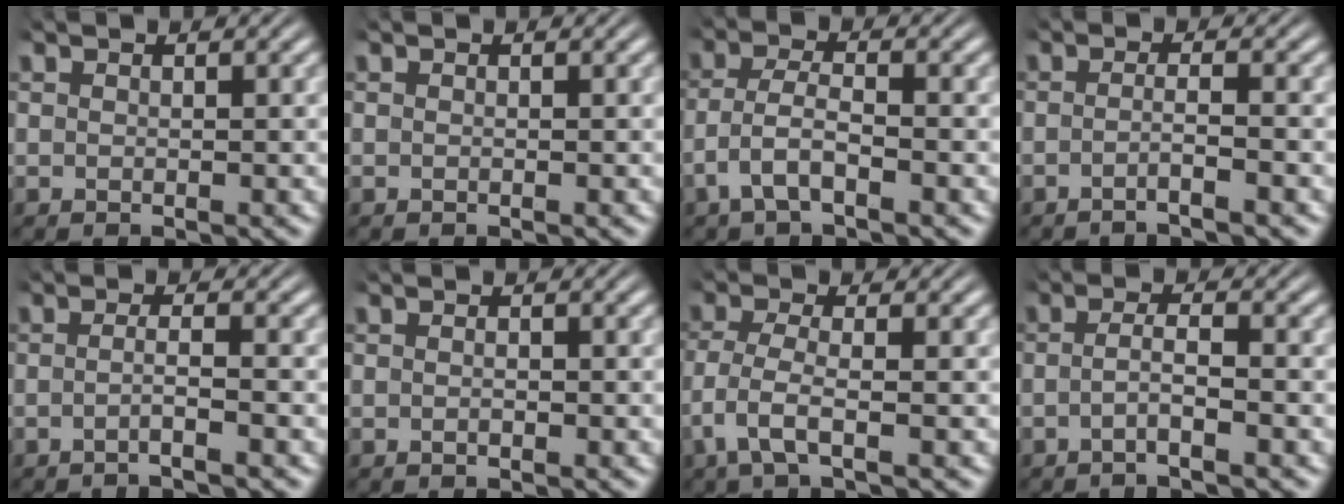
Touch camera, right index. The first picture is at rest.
{"total": 0.0}
{"total": 3.3, "force": [-1.6, 1.5, 2.5], "torque": [-0.054, -0.013, -0.022]}
{"total": 2.3, "force": [-1.6, -0.5, 1.5], "torque": [-0.029, -0.006, -0.029]}
{"total": 2.3, "force": [-1.5, -0.5, 1.6], "torque": [-0.030, -0.006, -0.027]}
{"total": 0.6, "force": [-0.4, 0.3, 0.4], "torque": [-0.014, -0.001, -0.007]}
{"total": 3.3, "force": [-1.3, 1.2, 2.8], "torque": [-0.074, -0.021, -0.013]}
{"total": 2.6, "force": [-1.6, 0.0, 2.0], "torque": [-0.037, -0.004, -0.030]}